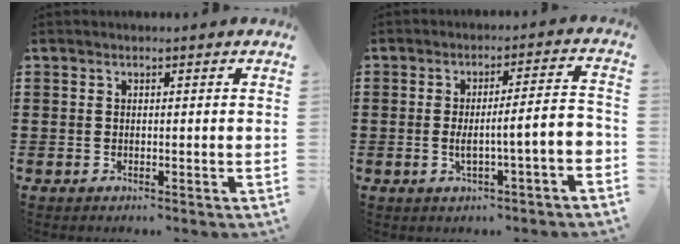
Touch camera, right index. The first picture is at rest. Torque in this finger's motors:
{"motor_torque": [2.14, 0.00, 0.59, 0.16]}